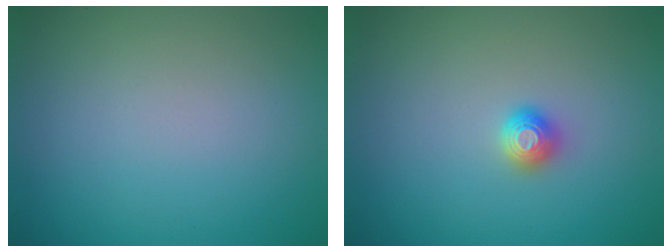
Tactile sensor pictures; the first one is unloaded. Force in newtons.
{"total": 1.3, "press": 1.2, "slide": 0.5}